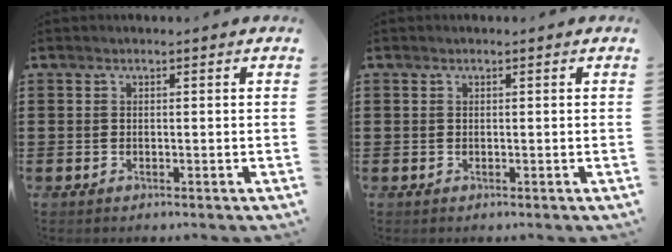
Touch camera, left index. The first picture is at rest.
{"total": 0.0}